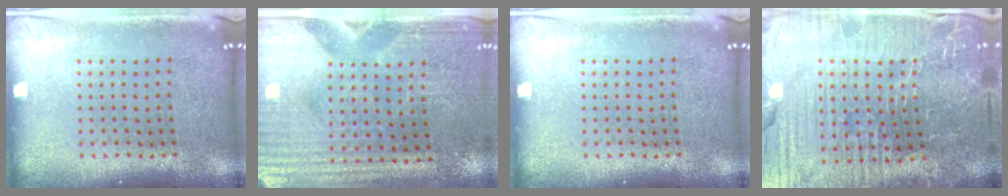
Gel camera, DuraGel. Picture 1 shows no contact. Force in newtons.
{"total": 3.6, "press": 3.4, "slide": 1.2}
{"total": 0.0}
{"total": 6.1, "press": 5.7, "slide": 2.1}